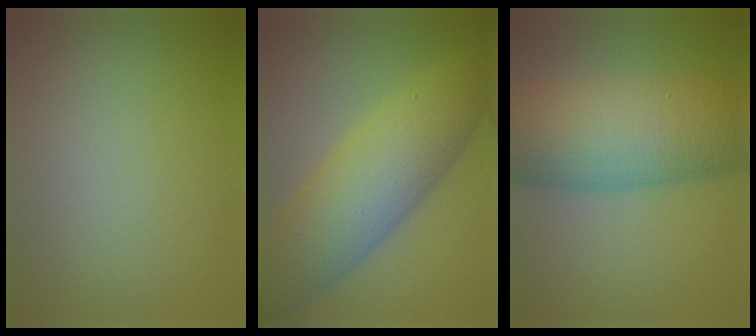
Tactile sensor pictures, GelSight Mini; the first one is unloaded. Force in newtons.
{"total": 9.3, "press": 9.3, "slide": 0.1}
{"total": 11.9, "press": 11.9, "slide": 0.5}